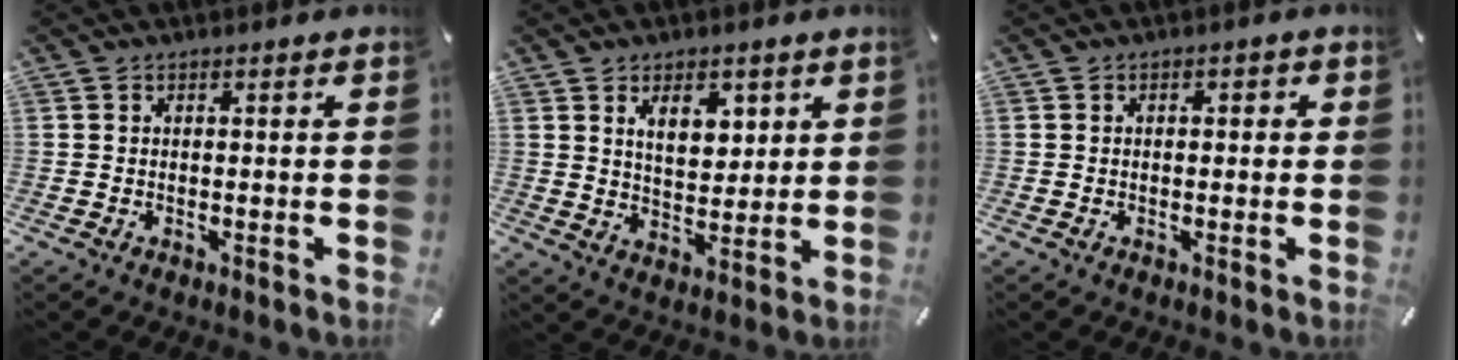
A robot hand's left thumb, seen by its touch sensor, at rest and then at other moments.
{"total": 7.9, "force": [4.1, 4.9, 4.7], "torque": [-0.062, -0.013, 0.066]}
{"total": 1.1, "force": [-0.2, 0.8, 0.7], "torque": [-0.013, 0.005, -0.006]}